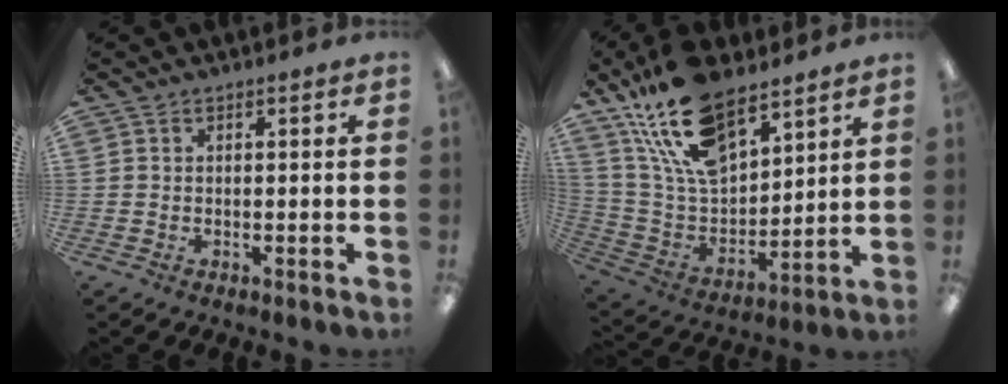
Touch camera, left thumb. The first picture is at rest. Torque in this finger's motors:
{"motor_torque": [1.10, 1.11, 1.40, -1.37, 0.33]}